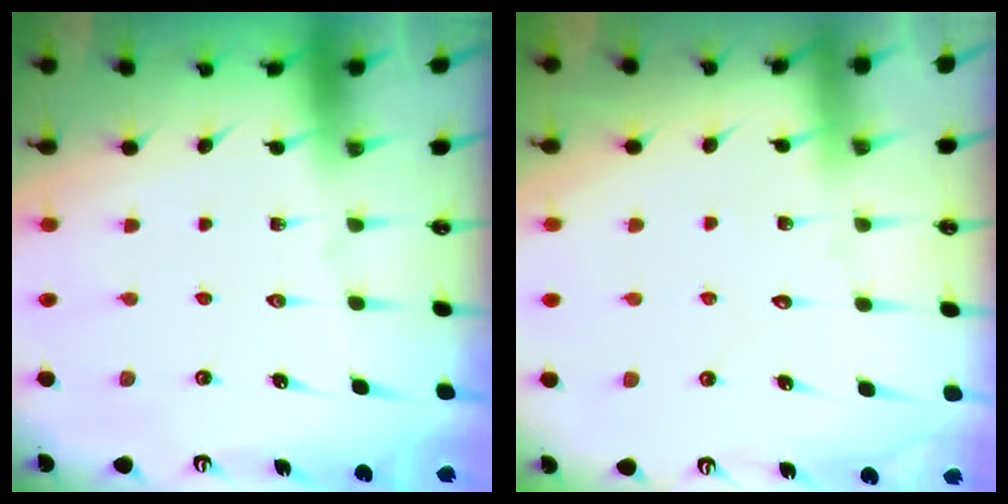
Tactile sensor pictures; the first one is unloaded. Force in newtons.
{"total": 3.8, "press": 3.8, "slide": 0.4}